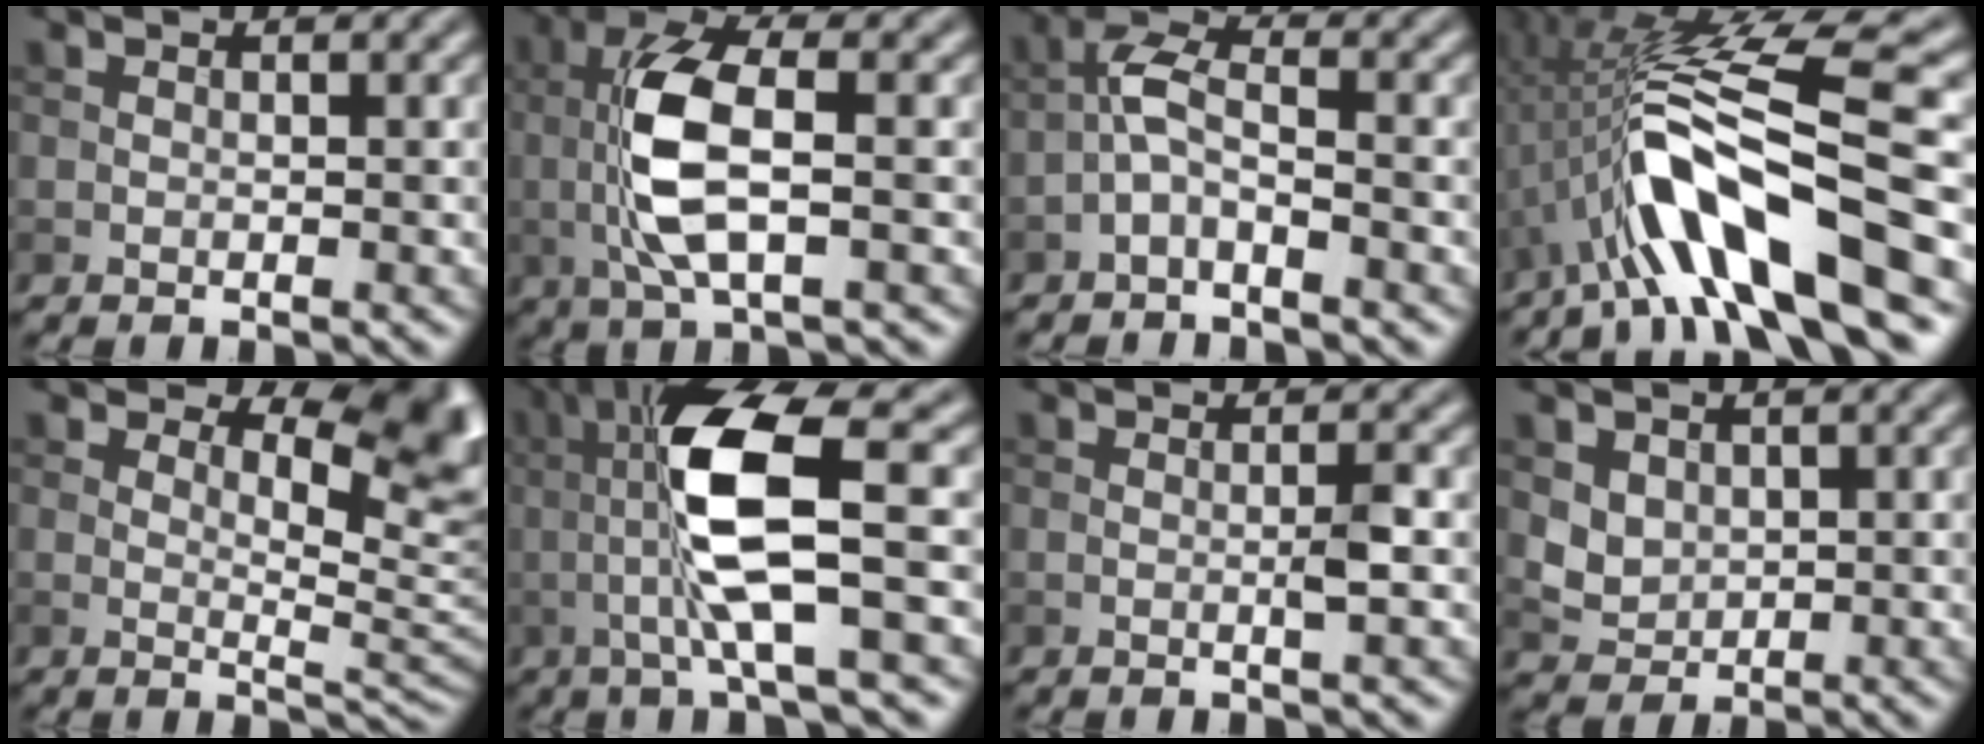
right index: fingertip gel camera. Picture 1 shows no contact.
{"total": 7.3, "force": [0.0, 2.7, 6.8], "torque": [-0.151, 0.006, -0.004]}
{"total": 3.0, "force": [-1.4, 1.1, 2.4], "torque": [-0.054, 0.011, -0.037]}
{"total": 11.2, "force": [-2.9, 2.7, 10.5], "torque": [-0.185, 0.018, -0.057]}
{"total": 8.0, "force": [3.8, 3.6, 6.0], "torque": [-0.079, -0.004, 0.058]}
{"total": 9.1, "force": [0.0, 1.7, 9.0], "torque": [-0.172, 0.011, 0.003]}
{"total": 1.3, "force": [0.0, 0.0, 1.3], "torque": [-0.027, -0.001, -0.002]}
{"total": 2.4, "force": [0.8, 2.0, 1.1], "torque": [-0.023, -0.008, 0.021]}